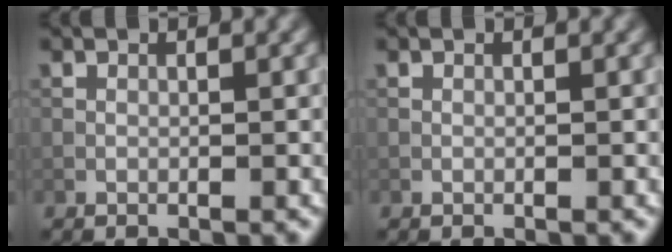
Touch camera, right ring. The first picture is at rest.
{"total": 0.0}